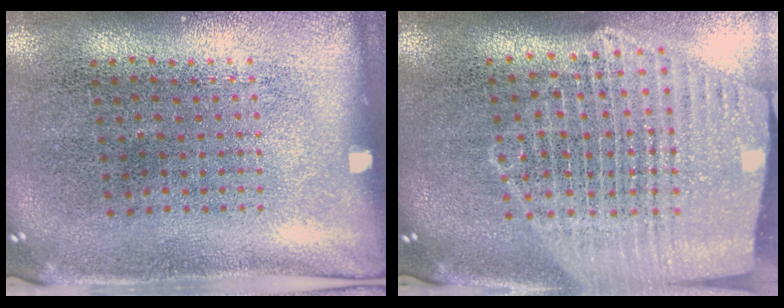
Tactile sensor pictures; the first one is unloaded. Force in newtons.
{"total": 2.3, "press": 2.0, "slide": 1.1}